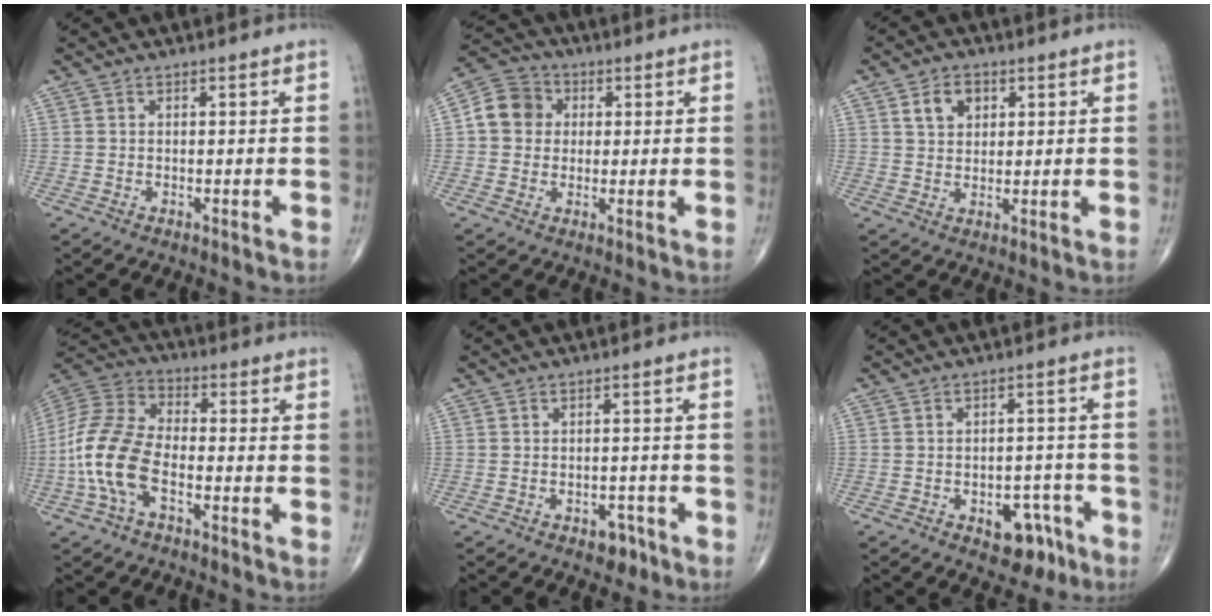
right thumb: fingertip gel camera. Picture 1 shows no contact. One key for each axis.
{"total": 8.1, "fx": 1.1, "fy": 7.3, "fz": 3.4, "tx": -0.042, "ty": 0.014, "tz": 0.006}
{"total": 5.3, "fx": 2.2, "fy": 3.8, "fz": 3.0, "tx": -0.024, "ty": -0.006, "tz": 0.037}
{"total": 13.9, "fx": -4.2, "fy": 7.4, "fz": 11.0, "tx": -0.235, "ty": 0.034, "tz": -0.088}
{"total": 3.2, "fx": -2.0, "fy": 2.0, "fz": 1.5, "tx": 0.003, "ty": 0.015, "tz": -0.024}
{"total": 7.5, "fx": -4.0, "fy": 4.5, "fz": 4.4, "tx": -0.020, "ty": 0.035, "tz": -0.048}